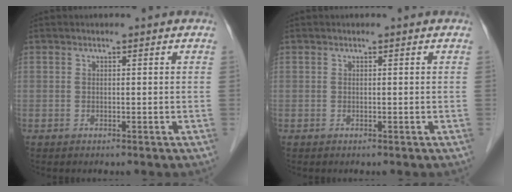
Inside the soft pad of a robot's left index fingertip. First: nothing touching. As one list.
[{"total": 0.0}]